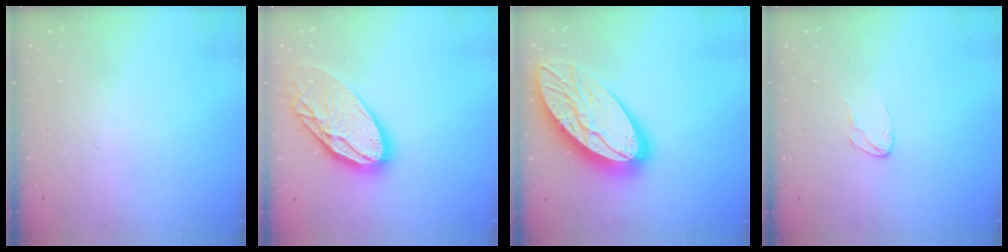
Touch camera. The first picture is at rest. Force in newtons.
{"total": 18.6, "press": 18.5, "slide": 1.9}
{"total": 22.3, "press": 22.2, "slide": 2.0}
{"total": 3.9, "press": 3.9, "slide": 0.3}